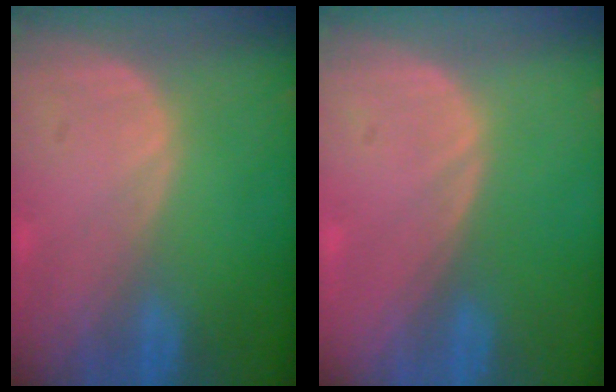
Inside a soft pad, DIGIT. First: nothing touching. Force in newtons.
{"total": 0.0}